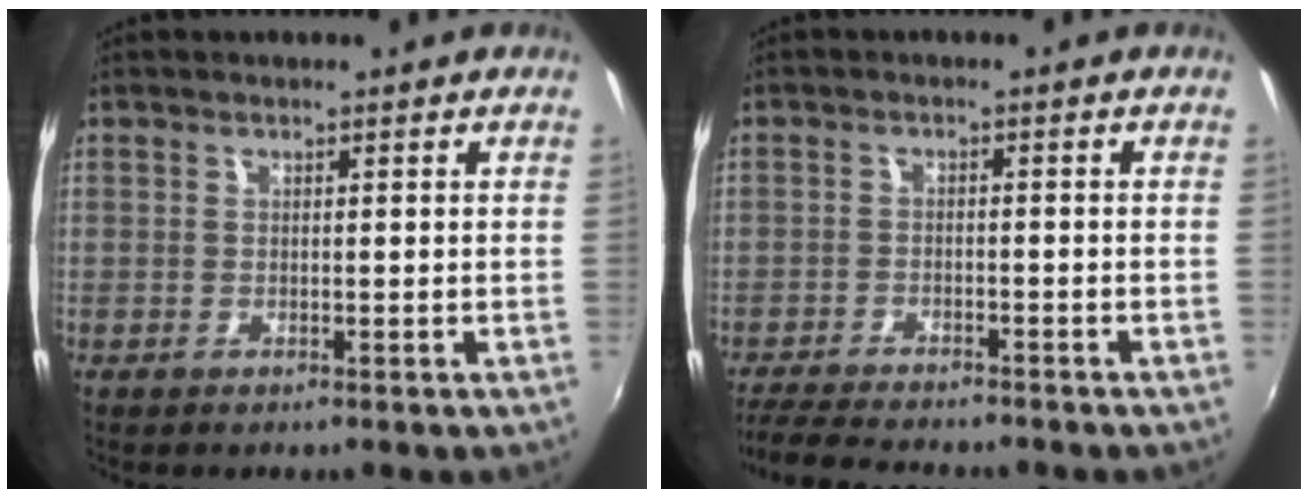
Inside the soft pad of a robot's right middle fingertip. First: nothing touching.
{"total": 9.3, "force": [-8.4, 1.4, 3.6], "torque": [-0.095, -0.021, -0.138]}